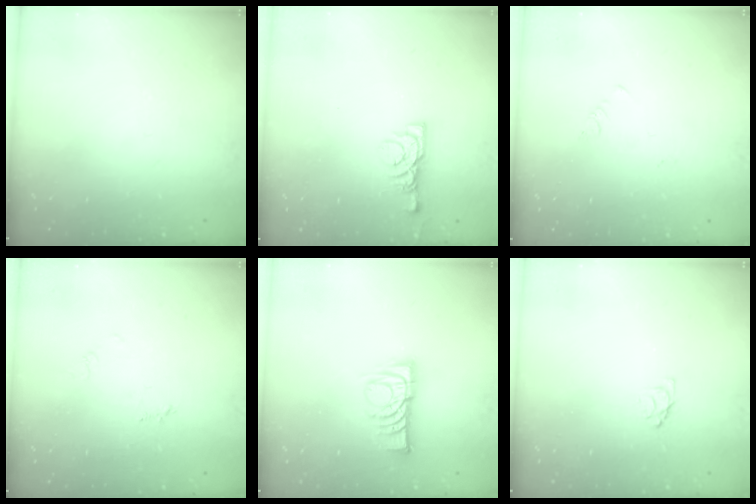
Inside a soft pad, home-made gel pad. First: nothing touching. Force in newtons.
{"total": 5.6, "press": 5.5, "slide": 0.8}
{"total": 1.9, "press": 1.9, "slide": 0.4}
{"total": 4.1, "press": 4.0, "slide": 0.4}
{"total": 10.2, "press": 10.1, "slide": 0.8}
{"total": 3.7, "press": 3.7, "slide": 0.4}